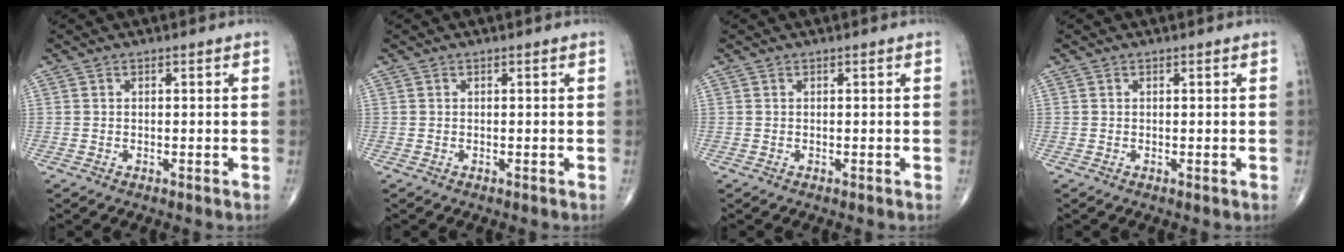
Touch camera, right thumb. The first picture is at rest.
{"total": 0.0}
{"total": 0.0}
{"total": 0.0}